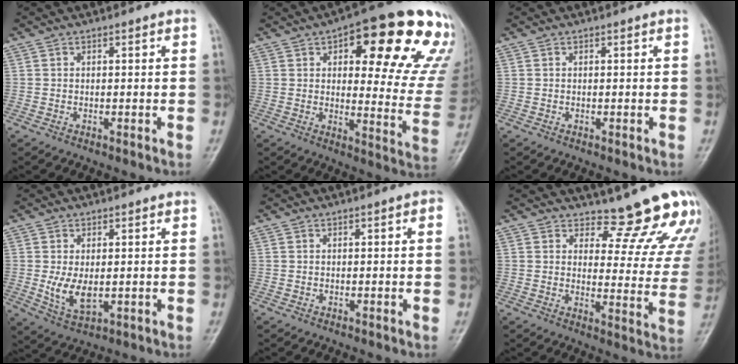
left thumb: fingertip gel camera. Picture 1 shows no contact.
{"total": 24.5, "force": [12.3, 8.4, 19.5], "torque": [-0.208, -0.024, 0.157]}
{"total": 0.0}
{"total": 5.9, "force": [0.0, 3.4, 4.8], "torque": [-0.086, -0.018, 0.011]}
{"total": 1.2, "force": [0.3, 0.6, 0.9], "torque": [-0.005, 0.003, 0.001]}
{"total": 13.2, "force": [12.0, 3.9, 4.1], "torque": [-0.007, -0.119, 0.129]}